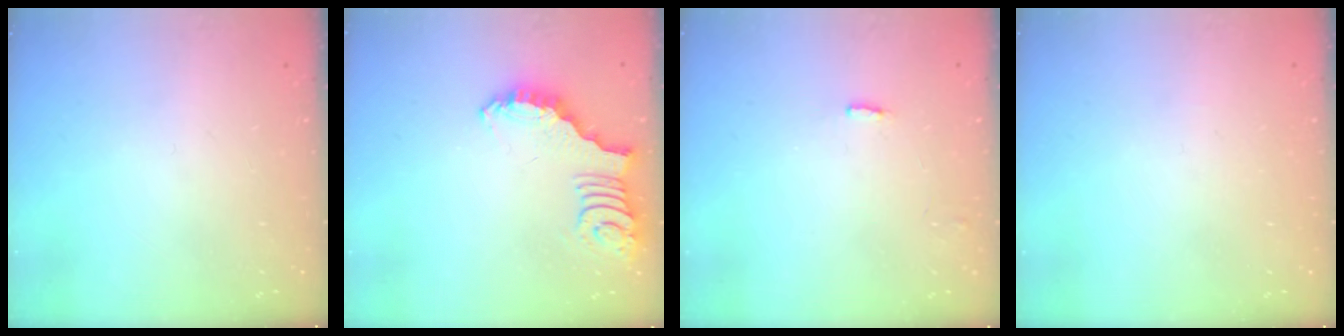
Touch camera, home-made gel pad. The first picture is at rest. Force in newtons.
{"total": 2.7, "press": 2.7, "slide": 0.5}
{"total": 1.3, "press": 1.3, "slide": 0.2}
{"total": 0.0}